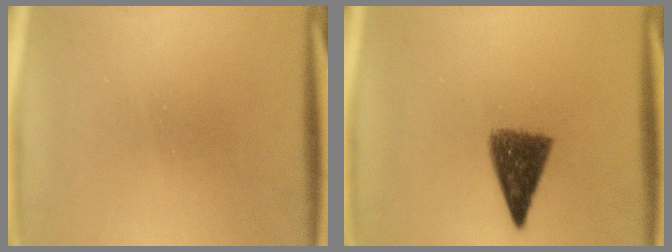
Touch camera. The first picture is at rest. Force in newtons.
{"total": 7.4}